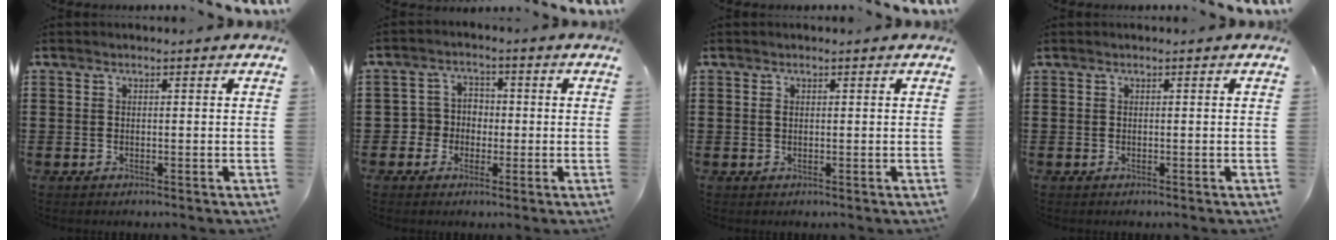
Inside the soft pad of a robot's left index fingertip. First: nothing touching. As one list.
[{"total": 4.0, "force": [-1.1, 3.7, 1.1], "torque": [-0.036, 0.011, -0.028]}, {"total": 0.7, "force": [0.2, 0.5, 0.4], "torque": [-0.011, 0.002, 0.004]}, {"total": 0.0}]